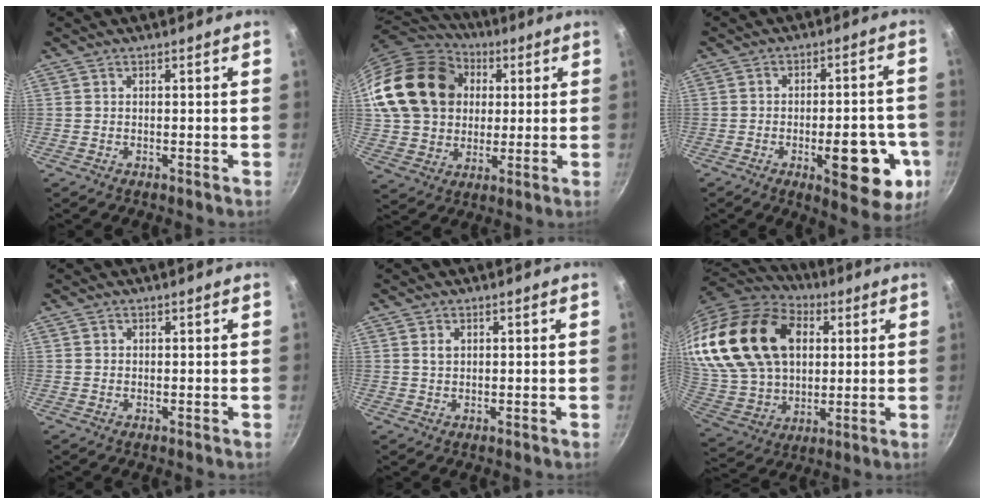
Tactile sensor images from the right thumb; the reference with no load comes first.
{"total": 21.4, "force": [4.7, 17.3, 11.6], "torque": [-0.191, 0.022, 0.091]}
{"total": 14.8, "force": [-5.0, 5.9, 12.7], "torque": [-0.120, 0.017, -0.063]}
{"total": 0.7, "force": [0.3, 0.7, 0.1], "torque": [0.001, 0.003, 0.002]}
{"total": 1.7, "force": [0.6, 1.2, 1.1], "torque": [-0.016, 0.001, 0.011]}
{"total": 30.7, "force": [9.6, 20.8, 20.4], "torque": [-0.397, 0.002, 0.182]}